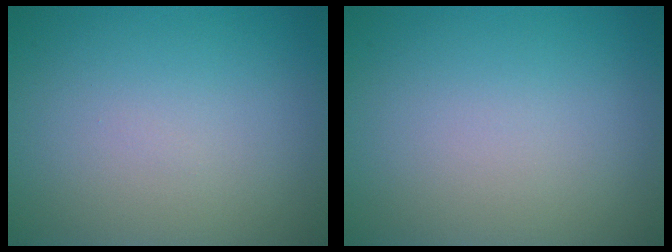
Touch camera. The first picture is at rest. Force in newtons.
{"total": 0.0}